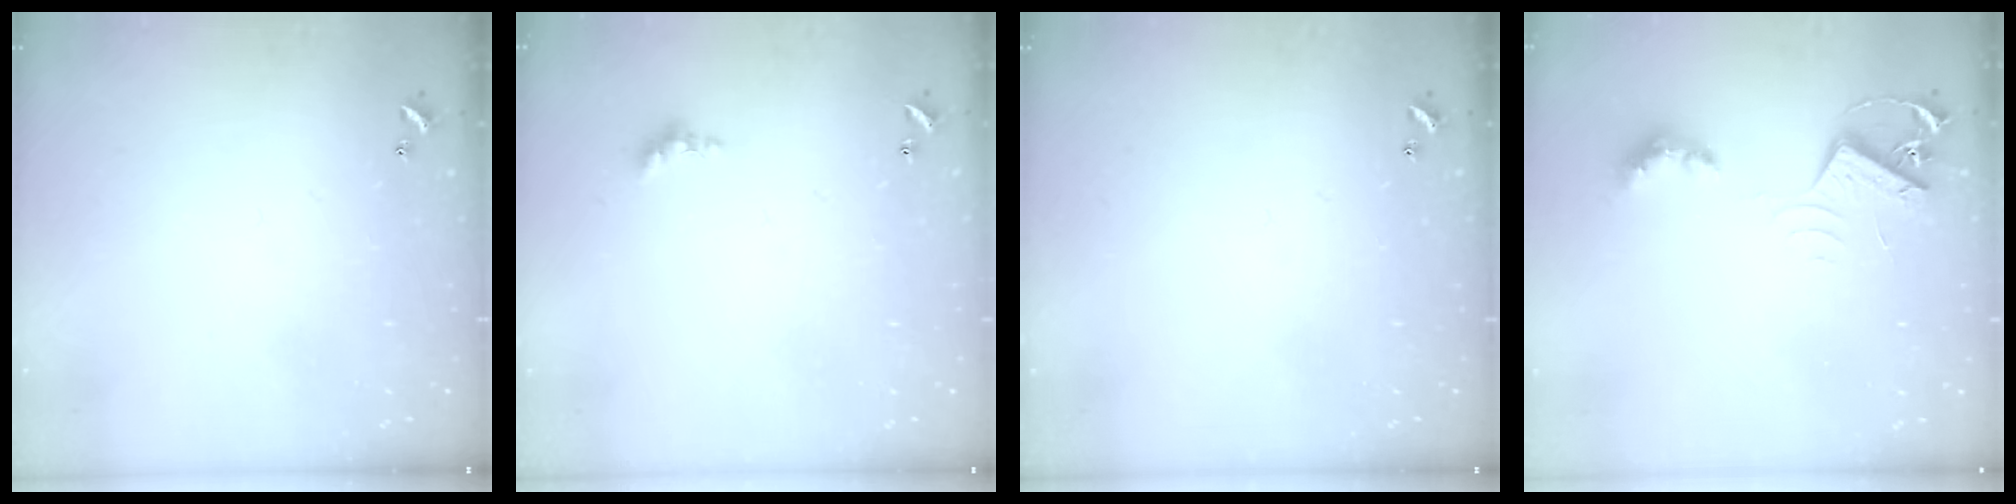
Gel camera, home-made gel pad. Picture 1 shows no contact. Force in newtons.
{"total": 1.9, "press": 1.8, "slide": 0.6}
{"total": 0.0}
{"total": 6.5, "press": 6.5, "slide": 0.9}